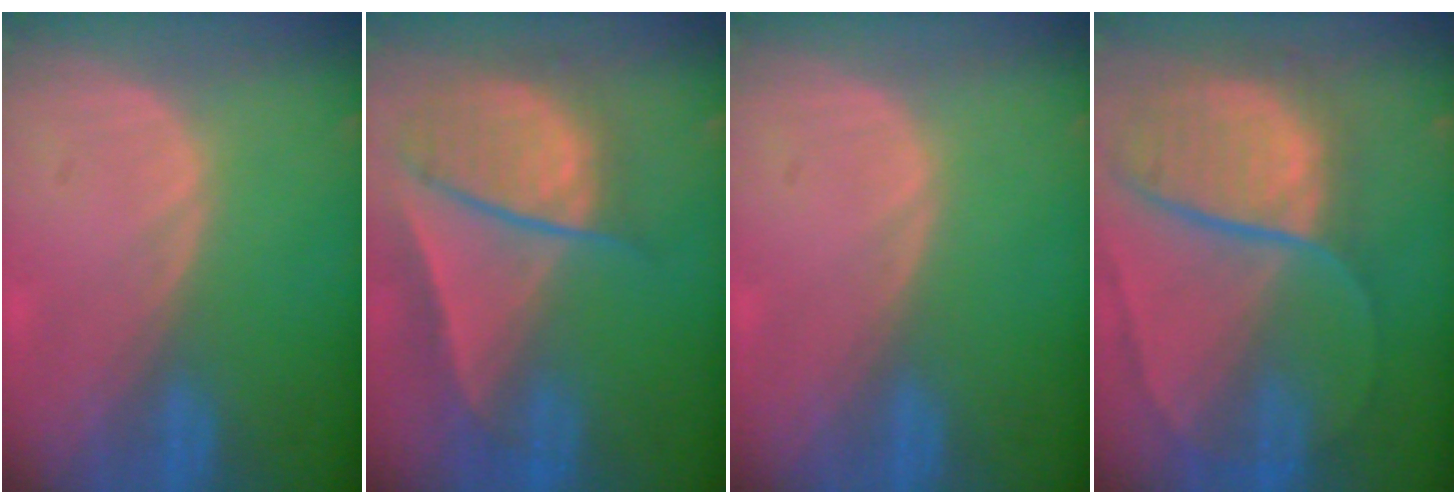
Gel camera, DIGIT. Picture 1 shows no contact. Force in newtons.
{"total": 9.6, "press": 8.2, "slide": 4.9}
{"total": 0.0}
{"total": 10.7, "press": 9.0, "slide": 5.9}